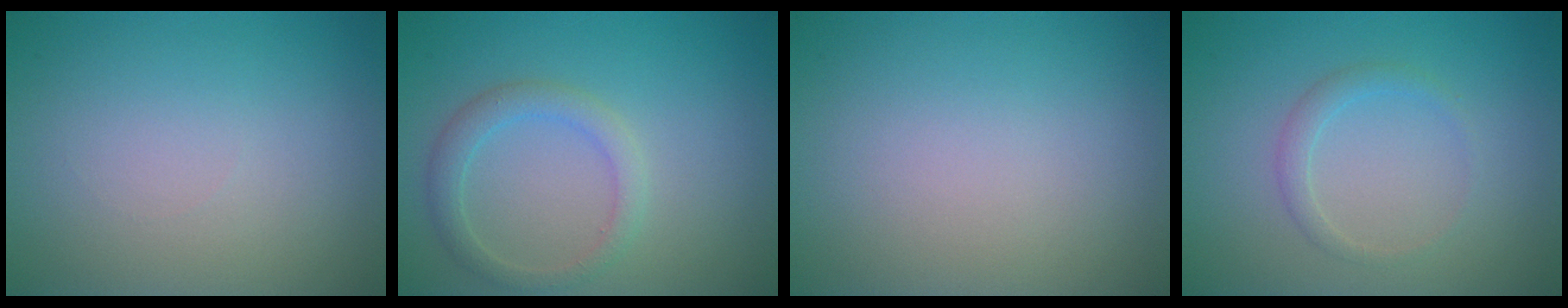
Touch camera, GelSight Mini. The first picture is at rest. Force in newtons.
{"total": 2.4, "press": 2.4, "slide": 0.2}
{"total": 0.0}
{"total": 1.4, "press": 1.4, "slide": 0.1}